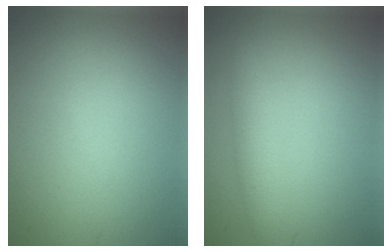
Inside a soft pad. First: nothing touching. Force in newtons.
{"total": 2.0, "press": 1.9, "slide": 0.2}